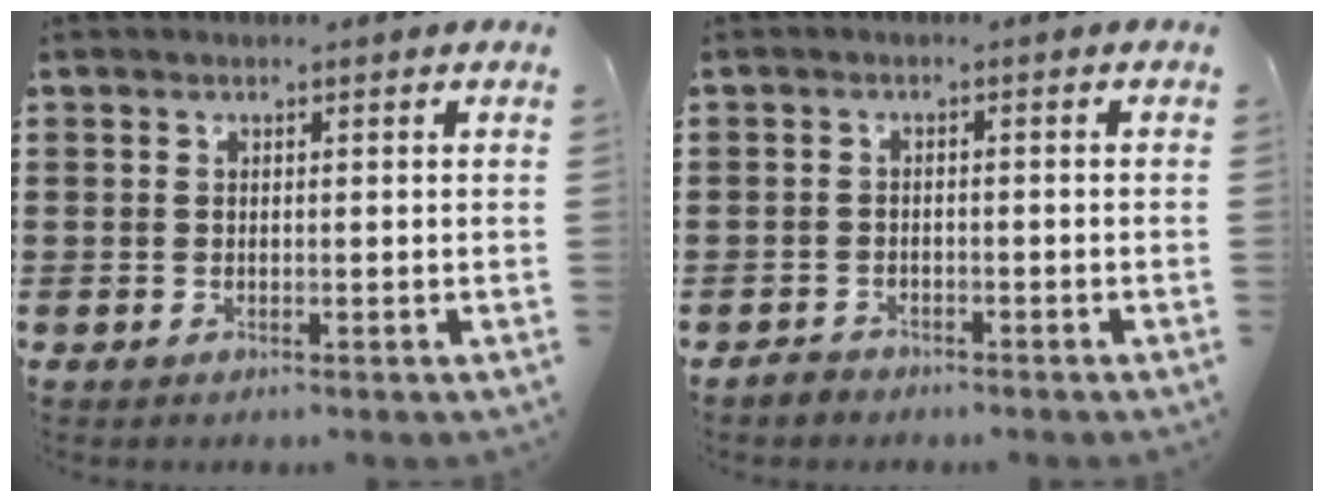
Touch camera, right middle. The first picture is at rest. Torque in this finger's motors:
{"motor_torque": [-0.09, 0.03, 0.08, 0.00]}